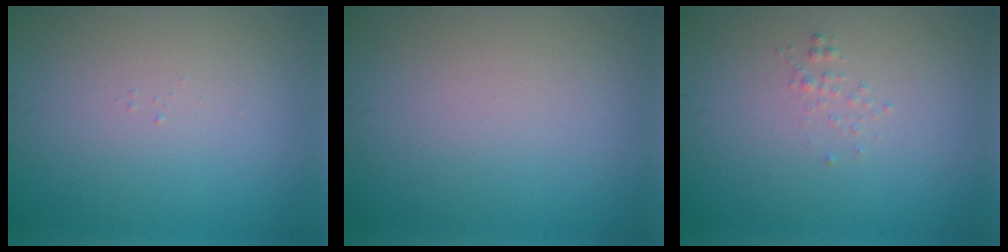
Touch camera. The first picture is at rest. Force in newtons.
{"total": 0.0}
{"total": 0.6, "press": 0.6, "slide": 0.1}